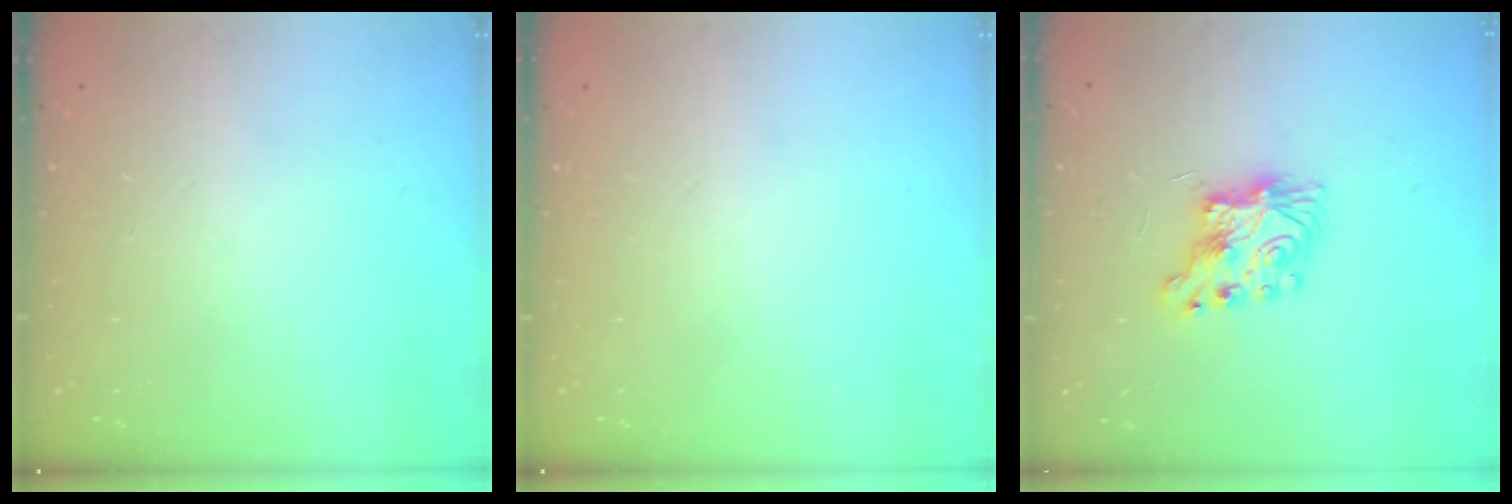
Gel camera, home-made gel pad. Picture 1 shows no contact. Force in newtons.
{"total": 0.0}
{"total": 7.3, "press": 7.3, "slide": 0.1}